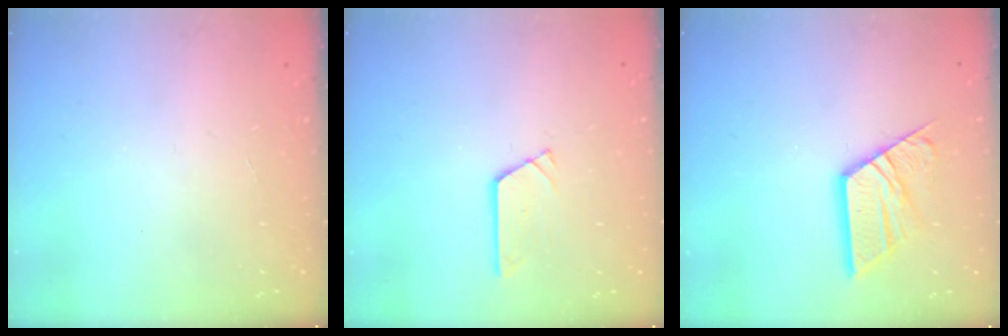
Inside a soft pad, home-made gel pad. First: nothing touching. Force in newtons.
{"total": 3.2, "press": 3.2, "slide": 0.0}
{"total": 14.1, "press": 14.0, "slide": 1.3}